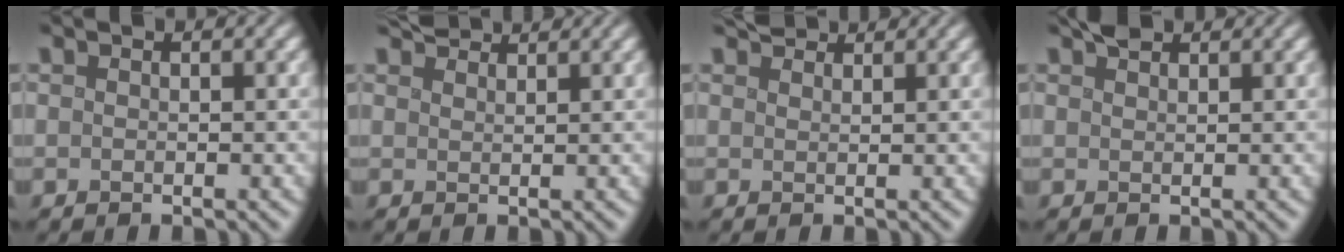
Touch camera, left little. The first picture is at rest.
{"total": 2.5, "force": [2.4, 0.3, 0.6], "torque": [-0.008, 0.007, 0.042]}
{"total": 2.2, "force": [2.1, 0.4, 0.5], "torque": [-0.007, 0.007, 0.034]}
{"total": 1.6, "force": [1.5, 0.4, 0.6], "torque": [-0.008, 0.007, 0.027]}